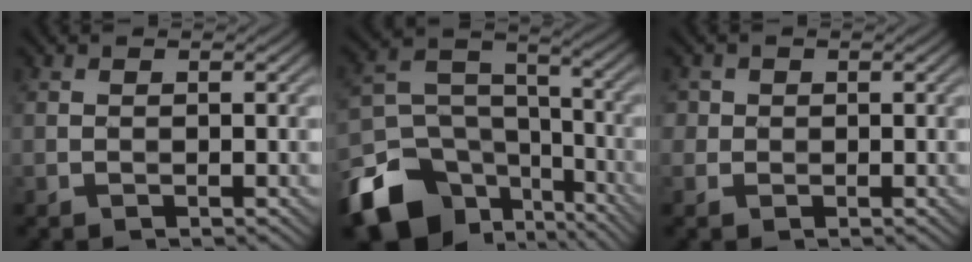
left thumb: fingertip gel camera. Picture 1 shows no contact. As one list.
[{"total": 14.1, "force": [-8.8, 9.2, 6.2], "torque": [-0.172, -0.028, -0.154]}, {"total": 2.0, "force": [0.6, 1.9, 0.2], "torque": [-0.012, 0.000, 0.006]}]